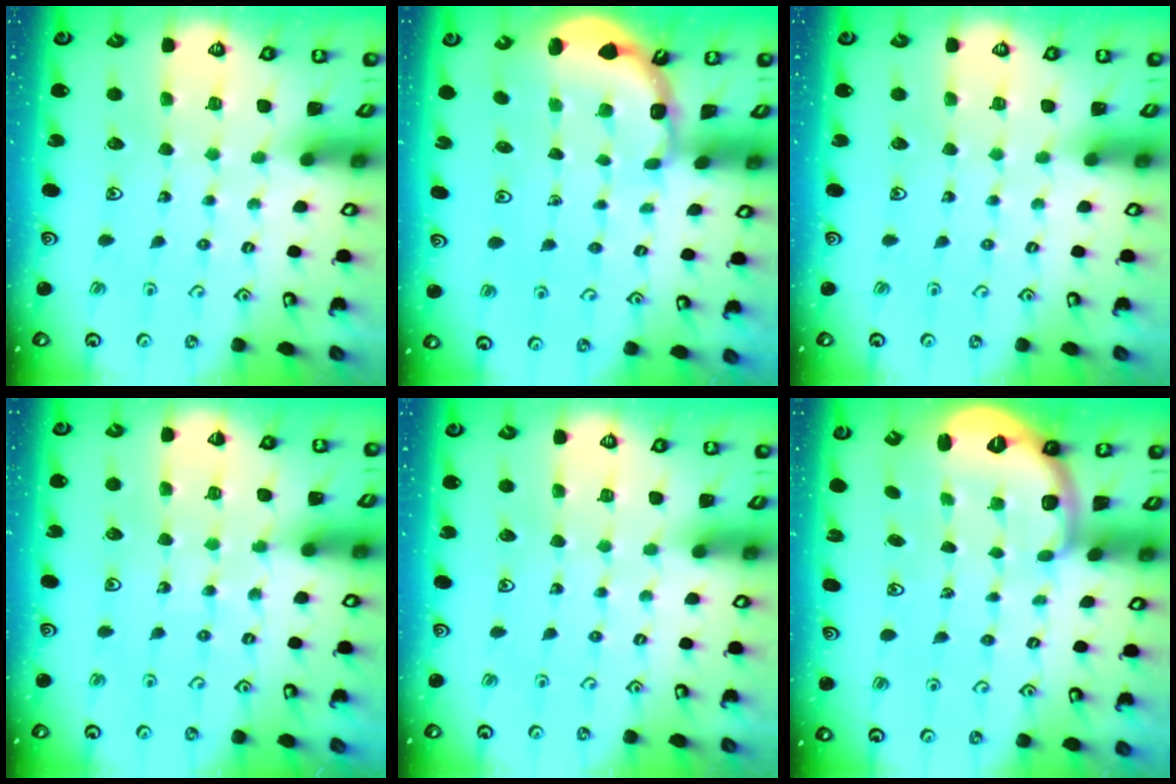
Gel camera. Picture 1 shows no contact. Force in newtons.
{"total": 1.9, "press": 1.8, "slide": 0.6}
{"total": 0.0}
{"total": 4.9, "press": 4.7, "slide": 1.2}
{"total": 0.0}
{"total": 2.7, "press": 1.8, "slide": 2.0}